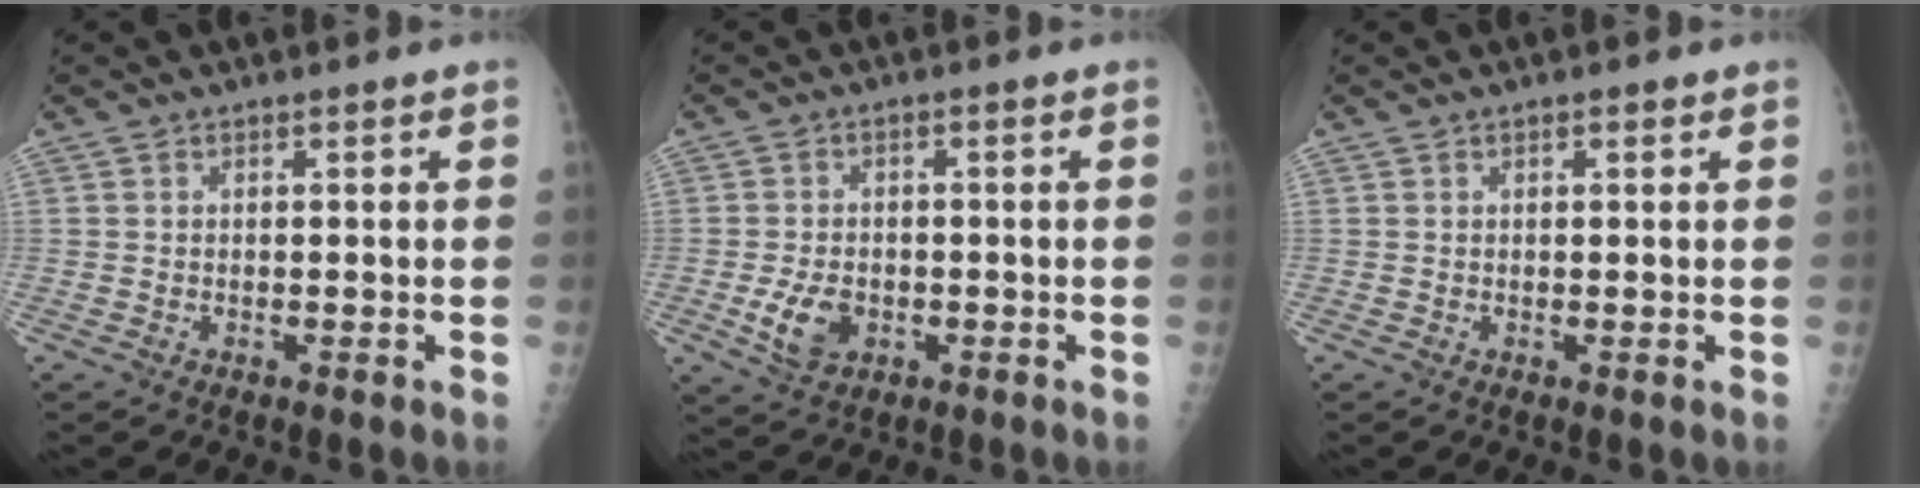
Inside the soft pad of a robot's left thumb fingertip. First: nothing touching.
{"total": 6.0, "force": [-1.8, 4.1, 4.1], "torque": [-0.070, 0.001, -0.026]}
{"total": 0.9, "force": [0.5, 0.4, 0.7], "torque": [-0.008, 0.000, 0.006]}